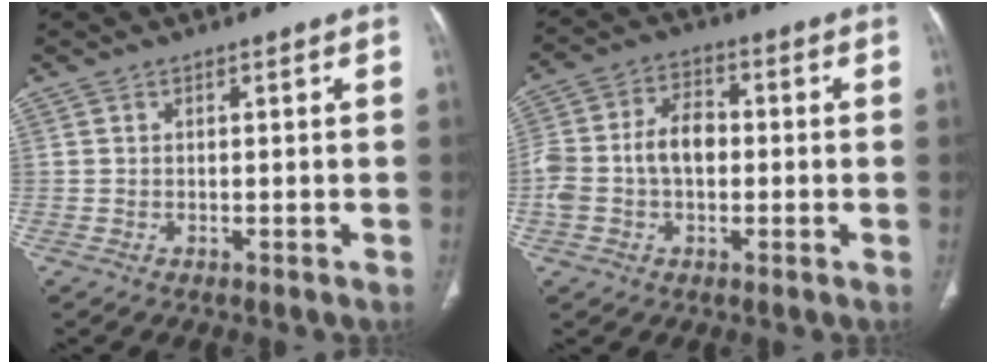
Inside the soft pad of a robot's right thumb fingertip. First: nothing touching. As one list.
[{"total": 9.9, "force": [-0.7, 6.6, 7.4], "torque": [-0.147, 0.031, -0.017]}]